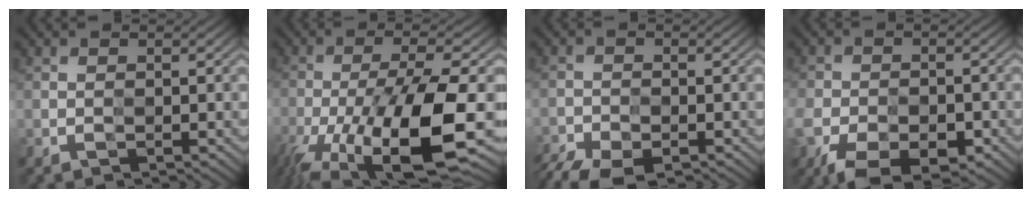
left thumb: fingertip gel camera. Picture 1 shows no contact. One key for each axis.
{"total": 16.2, "fx": -8.5, "fy": 4.3, "fz": 13.1, "tx": -0.260, "ty": -0.031, "tz": -0.143}
{"total": 6.6, "fx": -5.6, "fy": 2.1, "fz": 2.8, "tx": -0.056, "ty": -0.020, "tz": -0.100}
{"total": 8.6, "fx": -5.8, "fy": 4.4, "fz": 4.7, "tx": -0.099, "ty": -0.023, "tz": -0.100}